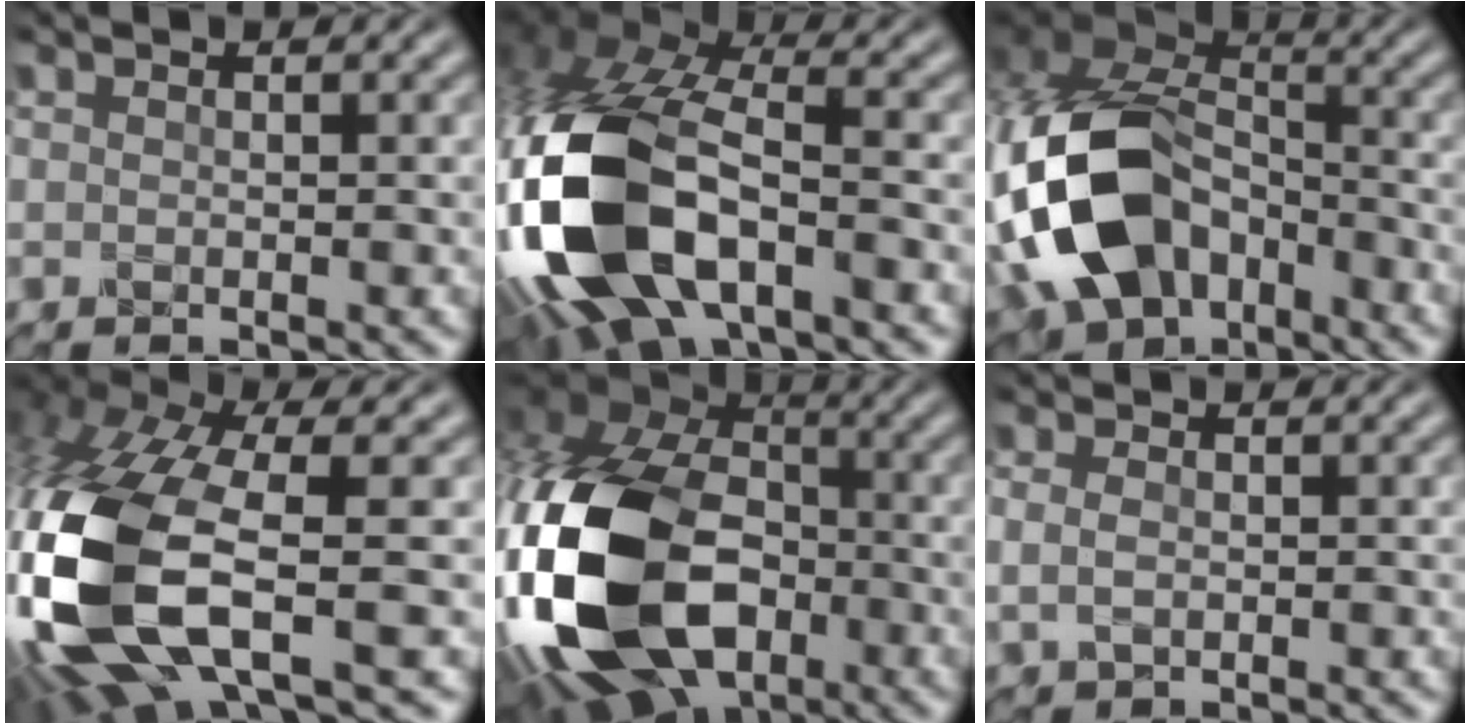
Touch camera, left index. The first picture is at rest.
{"total": 16.0, "force": [-4.1, 8.8, 12.7], "torque": [-0.291, -0.008, -0.077]}
{"total": 13.8, "force": [-4.8, 9.4, 8.8], "torque": [-0.197, -0.005, -0.100]}
{"total": 14.4, "force": [-3.8, 6.1, 12.5], "torque": [-0.315, -0.016, -0.072]}
{"total": 18.2, "force": [-5.7, 11.6, 12.9], "torque": [-0.294, -0.016, -0.121]}
{"total": 2.1, "force": [-0.2, 1.5, 1.4], "torque": [-0.035, 0.000, 0.000]}